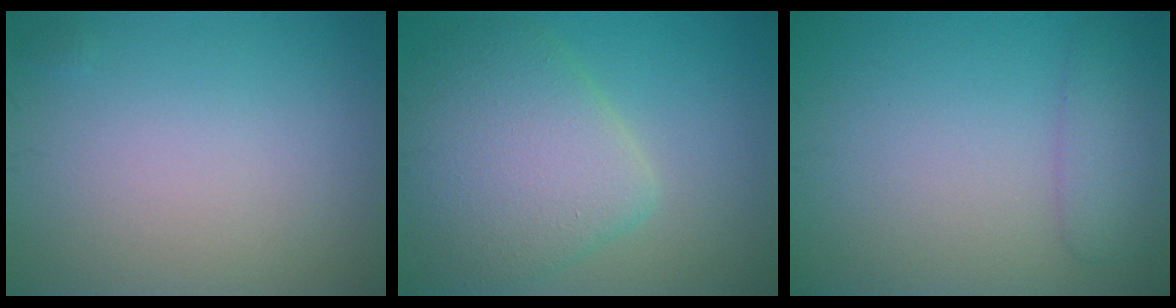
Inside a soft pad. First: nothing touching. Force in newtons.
{"total": 7.2, "press": 7.2, "slide": 0.3}
{"total": 2.3, "press": 2.3, "slide": 0.1}